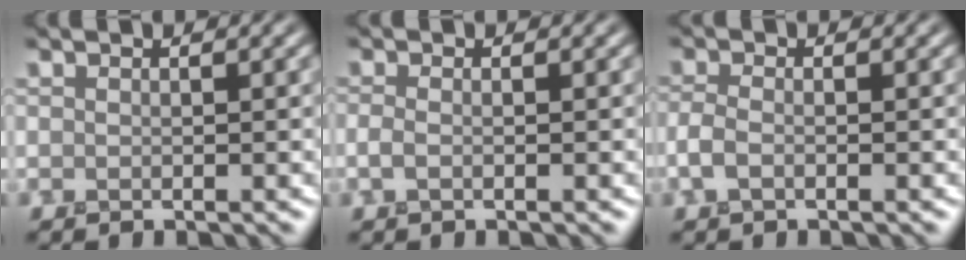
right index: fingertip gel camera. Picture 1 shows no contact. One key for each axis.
{"total": 0.9, "fx": -0.4, "fy": 0.2, "fz": 0.8, "tx": -0.023, "ty": 0.000, "tz": -0.011}
{"total": 1.6, "fx": -0.7, "fy": 0.7, "fz": 1.2, "tx": -0.033, "ty": 0.003, "tz": -0.019}